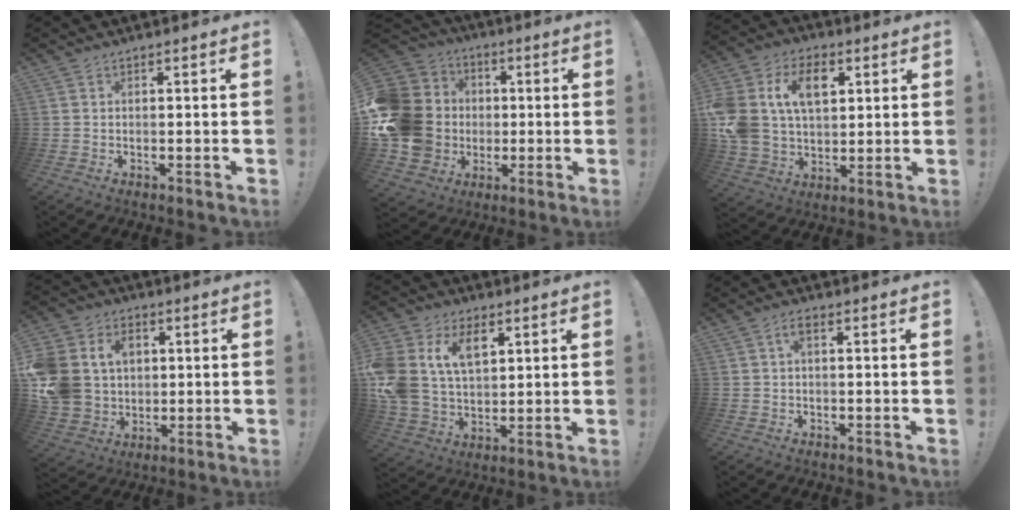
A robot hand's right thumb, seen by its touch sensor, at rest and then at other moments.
{"total": 19.7, "force": [-1.1, 17.1, 9.8], "torque": [-0.202, 0.017, 0.016]}
{"total": 18.1, "force": [5.8, 12.9, 11.2], "torque": [-0.204, -0.020, 0.104]}
{"total": 15.4, "force": [2.6, 12.9, 8.1], "torque": [-0.155, -0.004, 0.057]}
{"total": 16.5, "force": [6.3, 11.6, 10.0], "torque": [-0.201, -0.026, 0.119]}
{"total": 2.4, "force": [0.1, 0.8, 2.3], "torque": [-0.048, 0.009, 0.000]}